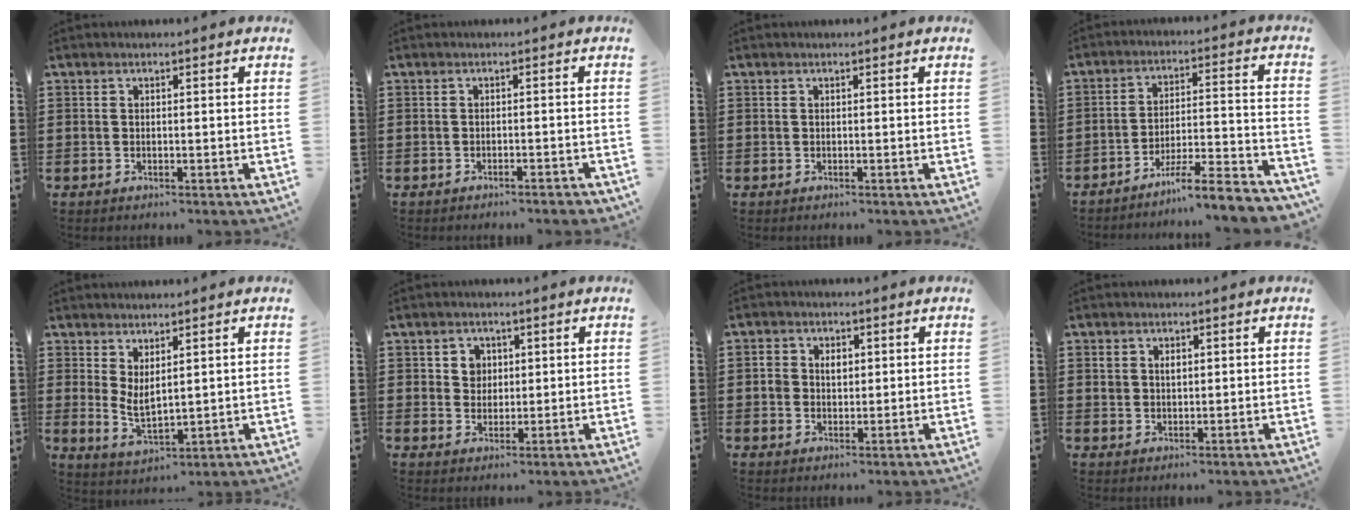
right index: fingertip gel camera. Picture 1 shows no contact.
{"total": 1.1, "force": [-1.0, 0.0, 0.4], "torque": [-0.009, 0.001, -0.020]}
{"total": 0.0}
{"total": 7.4, "force": [-6.4, 0.3, 3.7], "torque": [-0.053, -0.001, -0.122]}
{"total": 3.2, "force": [1.8, 1.2, 2.3], "torque": [-0.057, -0.008, 0.033]}
{"total": 3.0, "force": [1.0, 2.8, 0.7], "torque": [-0.027, 0.011, 0.016]}
{"total": 2.8, "force": [0.5, 2.3, 1.5], "torque": [-0.037, 0.013, 0.007]}
{"total": 2.0, "force": [0.9, 1.5, 0.9], "torque": [-0.014, 0.005, 0.015]}